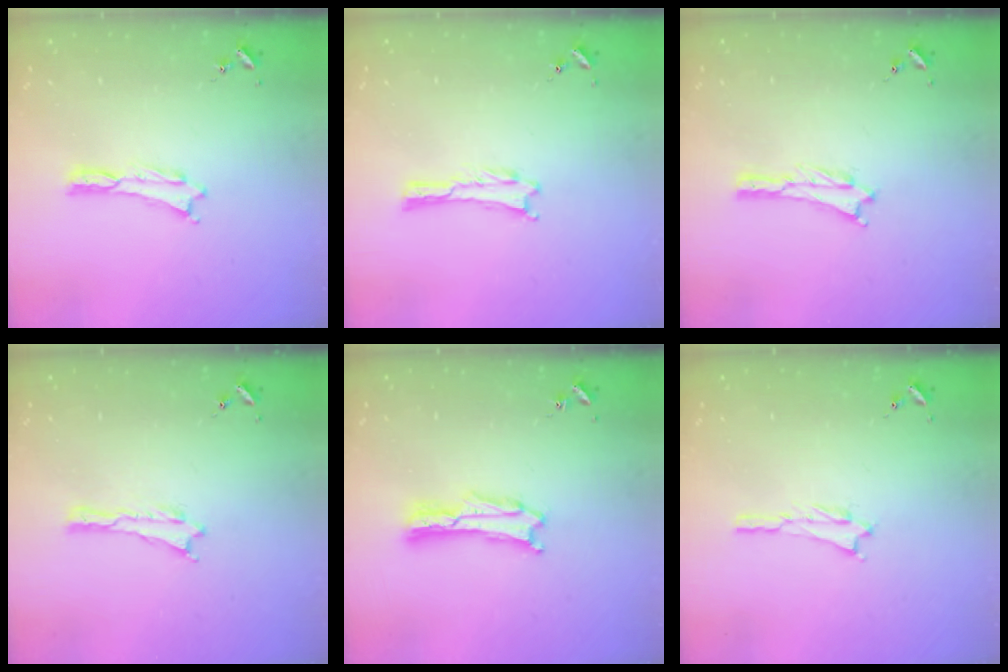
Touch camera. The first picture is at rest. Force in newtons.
{"total": 0.0}
{"total": 0.9, "press": 0.9, "slide": 0.2}
{"total": 0.0}
{"total": 1.4, "press": 1.4, "slide": 0.0}
{"total": 0.7, "press": 0.7, "slide": 0.1}